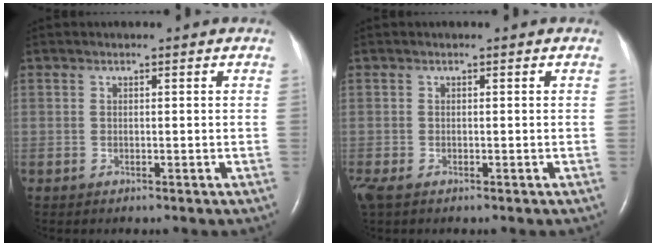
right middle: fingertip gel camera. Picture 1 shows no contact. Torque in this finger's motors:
{"motor_torque": [0.33, -0.31, 0.14, 0.04]}